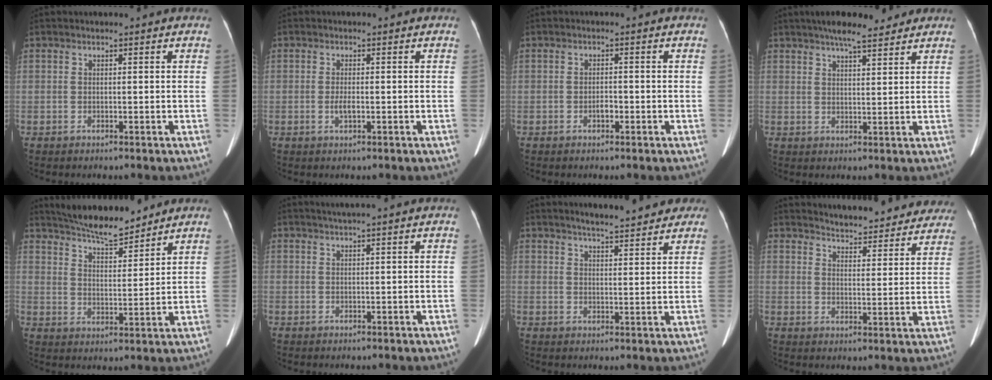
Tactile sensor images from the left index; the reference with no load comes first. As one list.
[{"total": 1.5, "force": [-0.4, 0.4, 1.4], "torque": [-0.030, -0.001, -0.007]}, {"total": 1.4, "force": [-0.8, 0.6, 0.9], "torque": [-0.015, 0.003, -0.012]}, {"total": 7.6, "force": [6.2, 1.5, 4.2], "torque": [-0.061, 0.023, 0.093]}, {"total": 10.4, "force": [9.5, 1.5, 3.9], "torque": [-0.066, 0.007, 0.159]}, {"total": 2.2, "force": [1.7, -0.6, 1.2], "torque": [-0.015, 0.011, 0.035]}, {"total": 10.3, "force": [9.0, 1.9, 4.7], "torque": [-0.050, 0.011, 0.107]}, {"total": 18.2, "force": [17.3, 3.9, 4.3], "torque": [-0.035, -0.029, 0.202]}]